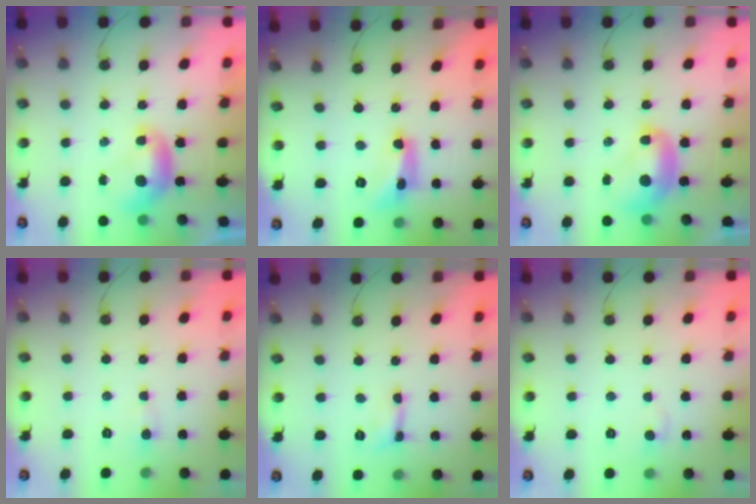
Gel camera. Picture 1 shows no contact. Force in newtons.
{"total": 8.2, "press": 8.2, "slide": 0.4}
{"total": 2.2, "press": 2.2, "slide": 0.2}
{"total": 1.2, "press": 1.0, "slide": 0.6}
{"total": 1.0, "press": 0.9, "slide": 0.4}
{"total": 0.9, "press": 0.5, "slide": 0.8}